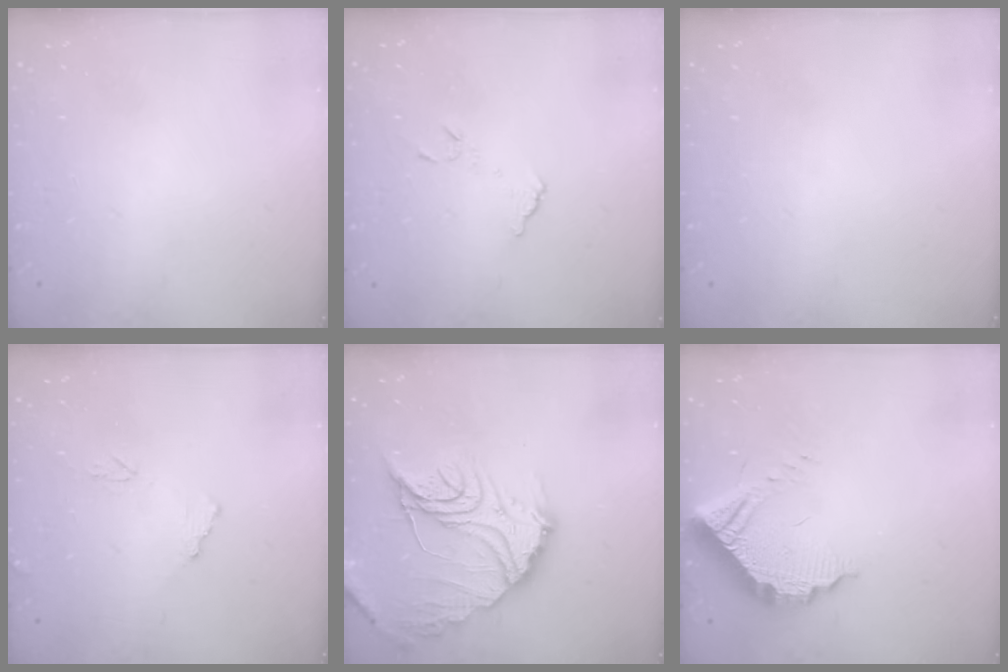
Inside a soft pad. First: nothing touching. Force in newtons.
{"total": 5.4, "press": 5.4, "slide": 0.5}
{"total": 0.0}
{"total": 8.0, "press": 8.0, "slide": 0.4}
{"total": 20.8, "press": 20.7, "slide": 1.8}
{"total": 12.1, "press": 12.1, "slide": 1.2}